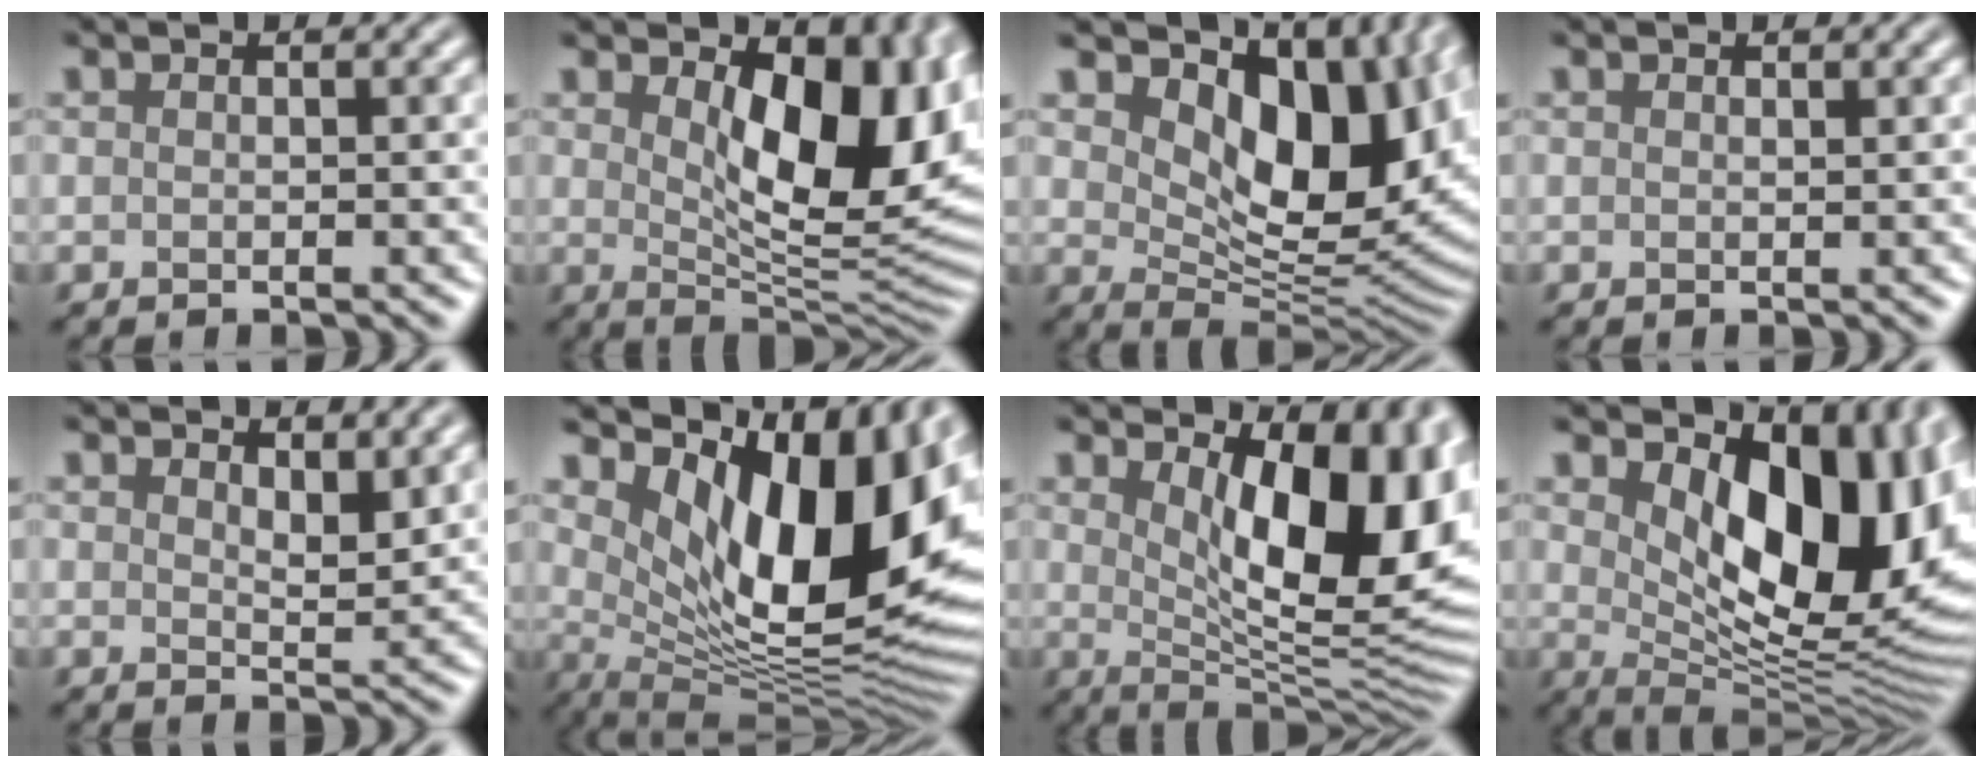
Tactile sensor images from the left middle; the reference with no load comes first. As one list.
[{"total": 11.5, "force": [2.7, 5.5, 9.8], "torque": [-0.129, -0.012, 0.051]}, {"total": 13.3, "force": [5.3, 7.1, 9.9], "torque": [-0.134, -0.006, 0.094]}, {"total": 0.0}, {"total": 2.8, "force": [1.8, 1.1, 1.9], "torque": [-0.029, -0.005, 0.032]}, {"total": 15.3, "force": [4.4, 7.2, 12.7], "torque": [-0.179, -0.016, 0.085]}, {"total": 12.8, "force": [3.4, 5.5, 11.0], "torque": [-0.134, -0.009, 0.057]}, {"total": 13.6, "force": [3.6, 7.2, 10.9], "torque": [-0.134, -0.013, 0.064]}]